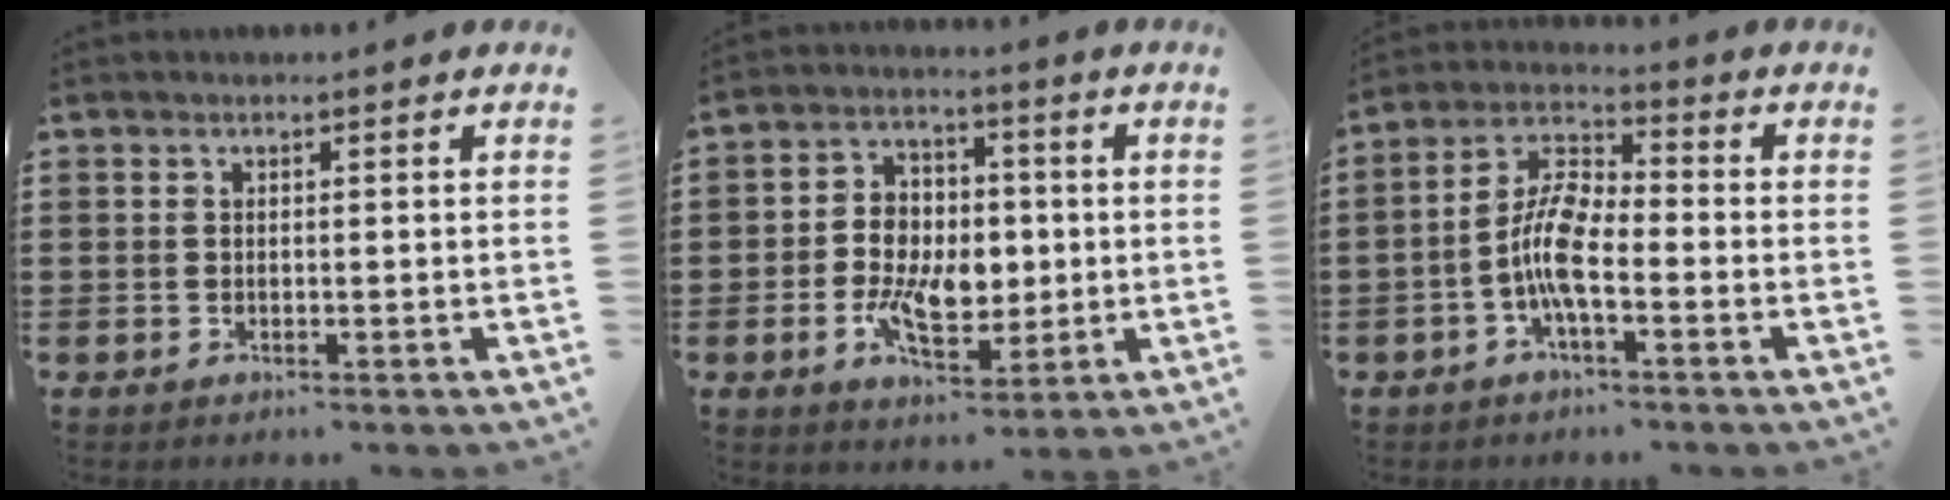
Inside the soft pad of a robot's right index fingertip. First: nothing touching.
{"total": 8.8, "force": [-0.9, 6.0, 6.4], "torque": [-0.125, 0.006, -0.020]}
{"total": 8.2, "force": [-2.6, 3.0, 7.2], "torque": [-0.168, -0.006, -0.055]}